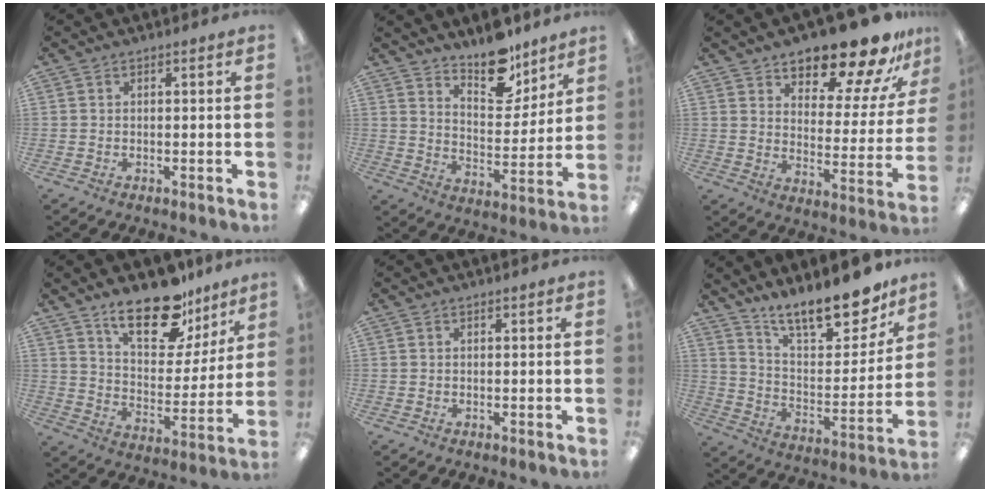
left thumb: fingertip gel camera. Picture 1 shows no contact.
{"total": 12.7, "force": [10.5, 5.3, 4.7], "torque": [-0.055, -0.078, 0.190]}
{"total": 18.4, "force": [15.4, 6.2, 7.9], "torque": [-0.117, -0.113, 0.258]}
{"total": 18.6, "force": [13.3, 8.1, 10.2], "torque": [-0.156, -0.078, 0.229]}
{"total": 0.0}
{"total": 18.4, "force": [15.0, 6.0, 8.7], "torque": [-0.130, -0.107, 0.257]}